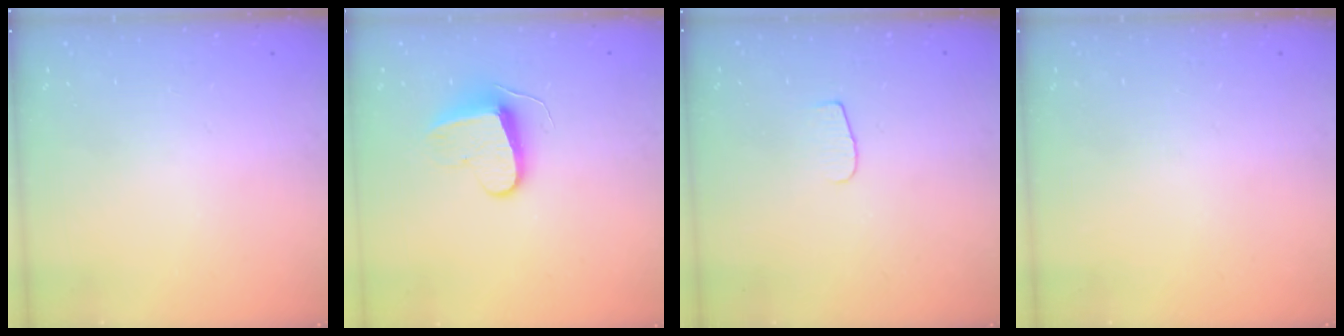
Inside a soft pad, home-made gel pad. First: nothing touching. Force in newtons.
{"total": 9.1, "press": 9.1, "slide": 0.7}
{"total": 4.8, "press": 4.8, "slide": 0.6}
{"total": 0.0}